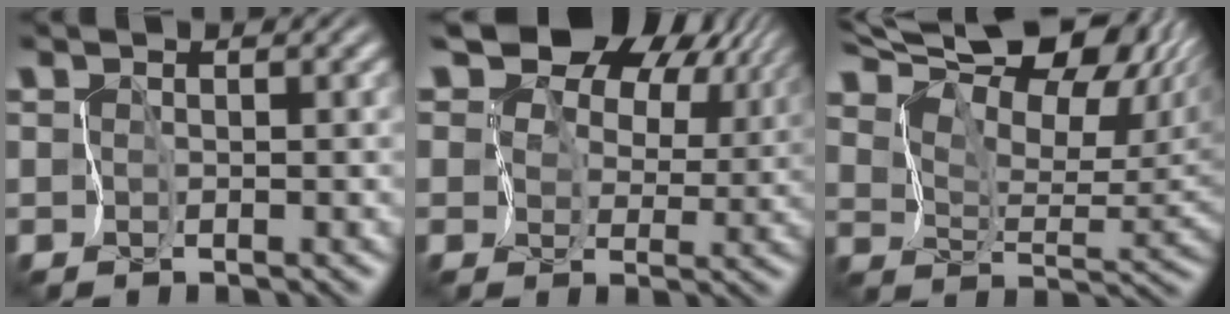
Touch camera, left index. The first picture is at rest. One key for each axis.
{"total": 12.8, "fx": 7.3, "fy": 8.2, "fz": 6.7, "tx": -0.132, "ty": 0.039, "tz": 0.109}
{"total": 15.7, "fx": 12.0, "fy": 5.9, "fz": 8.3, "tx": -0.161, "ty": 0.040, "tz": 0.164}